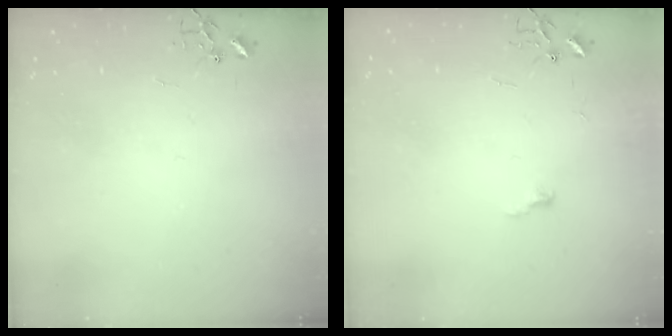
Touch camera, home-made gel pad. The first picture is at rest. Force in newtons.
{"total": 3.3, "press": 3.3, "slide": 0.4}